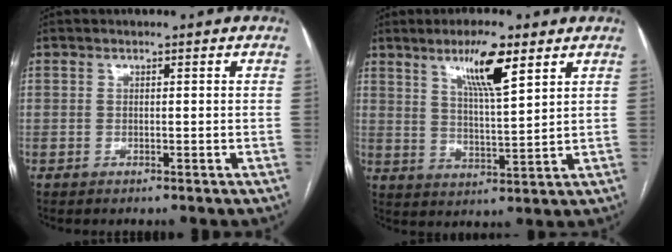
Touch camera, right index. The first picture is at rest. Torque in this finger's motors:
{"motor_torque": [0.98, 0.95, 0.18, 0.07]}